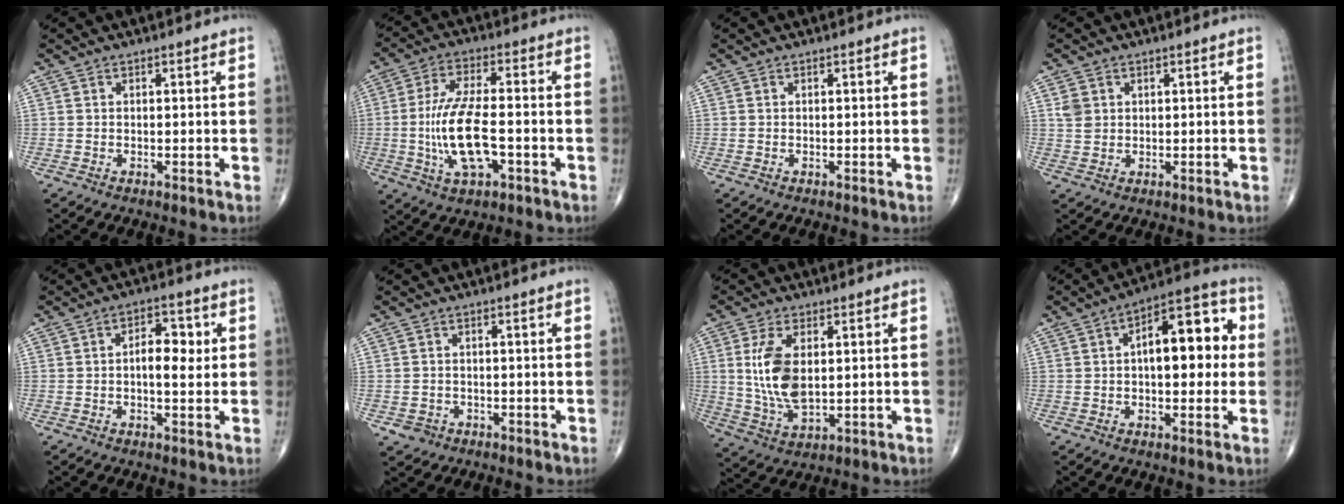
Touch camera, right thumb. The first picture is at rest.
{"total": 12.7, "force": [-2.4, 5.1, 11.4], "torque": [-0.231, 0.013, -0.043]}
{"total": 0.0}
{"total": 3.1, "force": [1.0, 2.5, 1.5], "torque": [-0.020, -0.002, 0.024]}
{"total": 6.1, "force": [0.4, 3.1, 5.2], "torque": [-0.066, 0.006, 0.000]}
{"total": 2.4, "force": [-1.1, 2.1, 0.3], "torque": [0.001, 0.007, -0.014]}
{"total": 10.7, "force": [1.6, 5.5, 9.1], "torque": [-0.181, -0.013, 0.041]}
{"total": 14.9, "force": [1.7, 7.1, 13.0], "torque": [-0.158, 0.030, 0.017]}